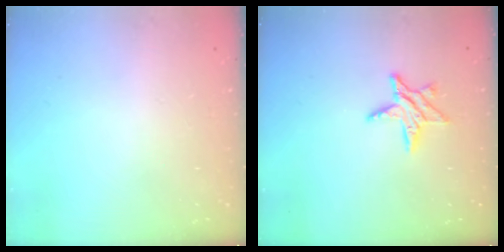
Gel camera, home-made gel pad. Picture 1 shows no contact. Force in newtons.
{"total": 7.9, "press": 7.9, "slide": 0.3}